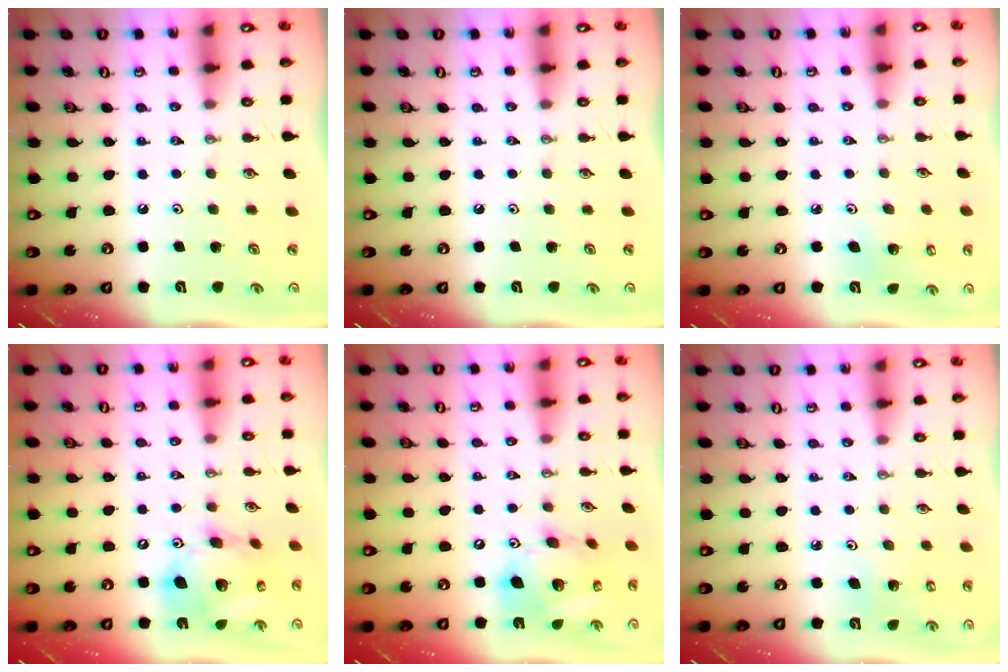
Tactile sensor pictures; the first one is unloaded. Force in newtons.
{"total": 0.0}
{"total": 4.1, "press": 3.7, "slide": 1.8}
{"total": 18.1, "press": 17.8, "slide": 3.2}
{"total": 16.5, "press": 16.2, "slide": 3.1}
{"total": 4.0, "press": 3.9, "slide": 0.9}